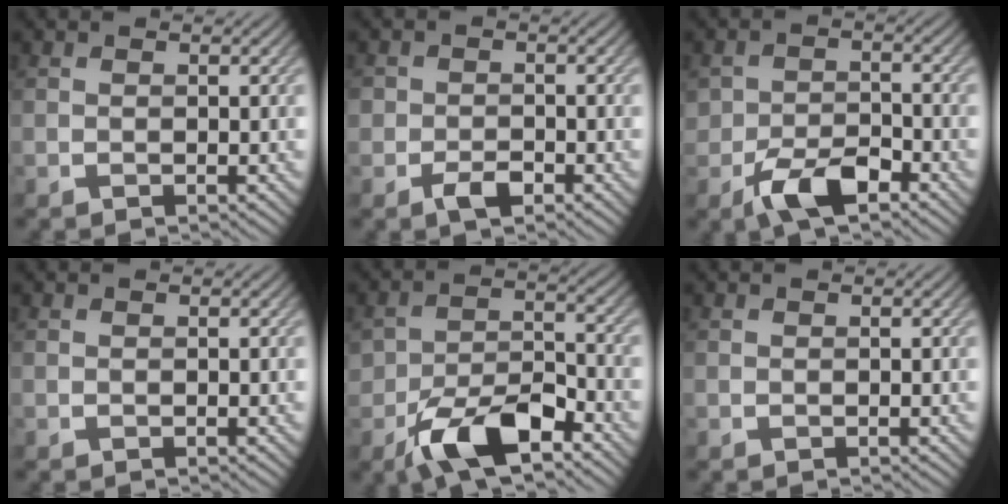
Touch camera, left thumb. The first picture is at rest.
{"total": 2.7, "force": [-1.5, 1.8, 1.4], "torque": [-0.022, -0.003, -0.032]}
{"total": 6.0, "force": [-3.6, 3.1, 3.7], "torque": [-0.063, -0.001, -0.071]}
{"total": 0.0}
{"total": 9.5, "force": [-5.7, 4.5, 6.2], "torque": [-0.107, -0.001, -0.110]}
{"total": 0.0}